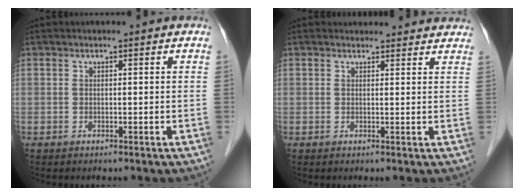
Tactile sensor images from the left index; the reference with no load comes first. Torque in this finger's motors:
{"motor_torque": [0.24, -0.32, -0.02, -0.07]}